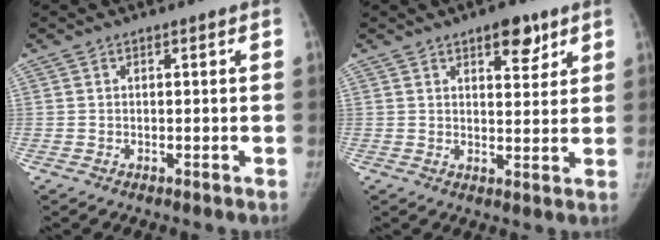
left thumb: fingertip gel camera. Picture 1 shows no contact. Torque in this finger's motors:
{"motor_torque": [0.28, -0.02, 0.70, -0.60, 0.16]}